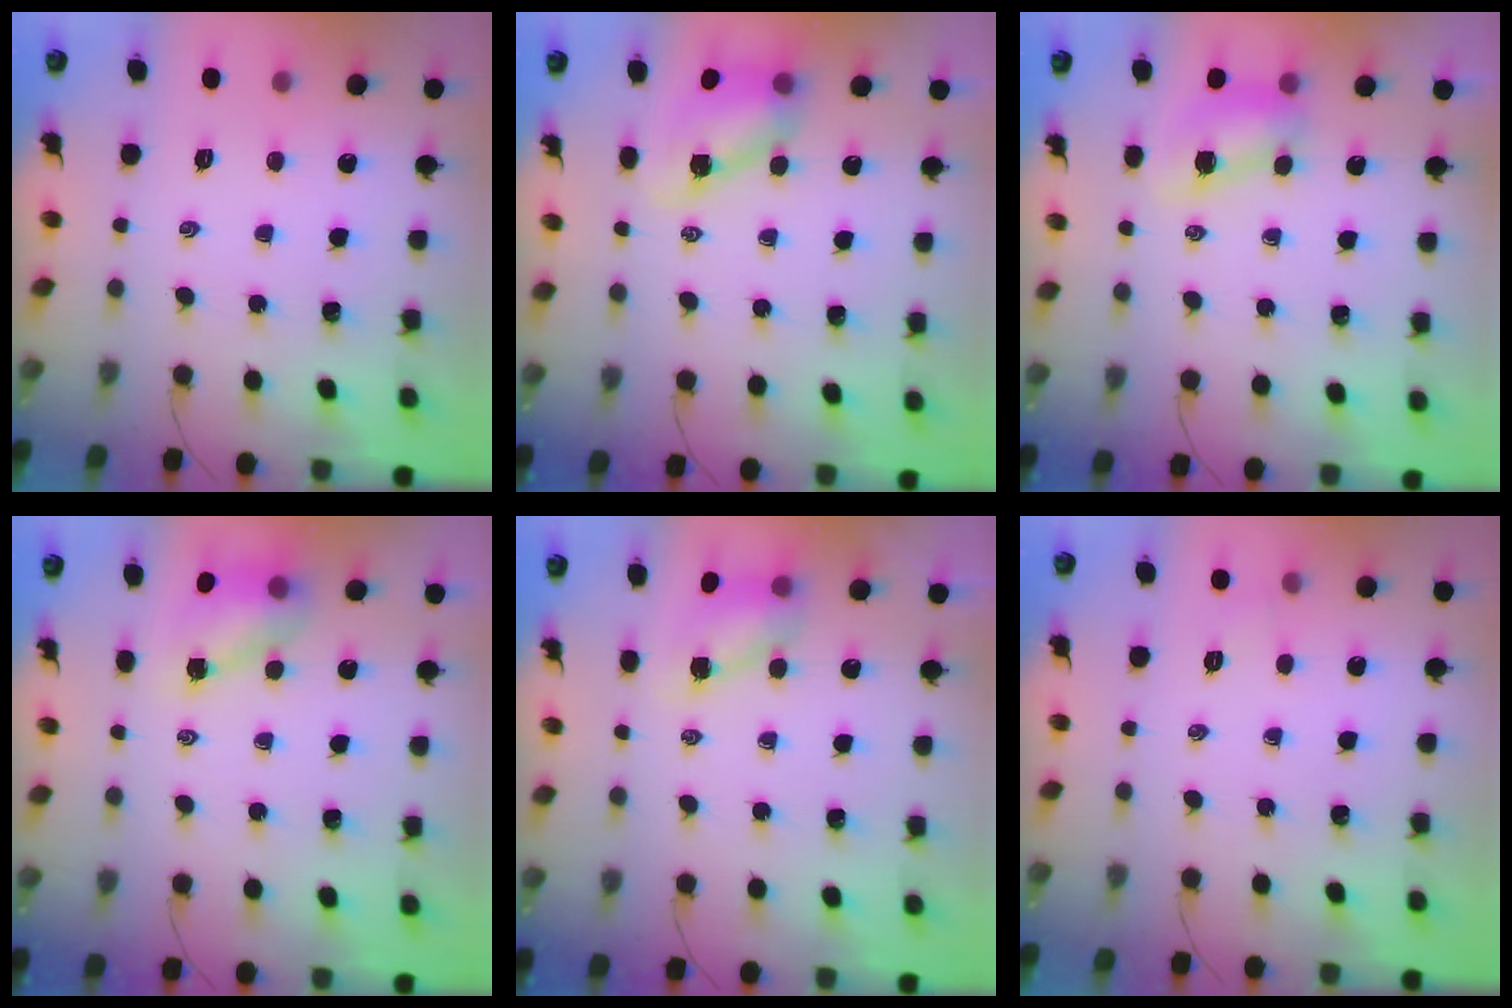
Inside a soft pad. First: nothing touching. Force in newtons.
{"total": 6.8, "press": 6.7, "slide": 1.1}
{"total": 7.0, "press": 6.9, "slide": 0.9}
{"total": 5.6, "press": 5.6, "slide": 0.5}
{"total": 5.6, "press": 5.5, "slide": 0.6}
{"total": 3.2, "press": 3.1, "slide": 1.0}